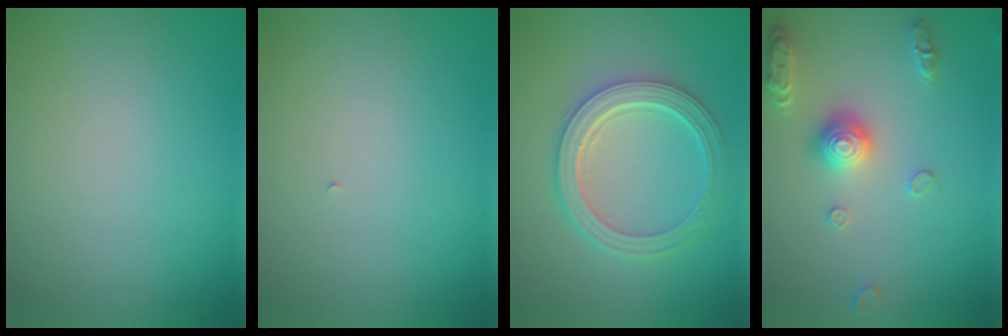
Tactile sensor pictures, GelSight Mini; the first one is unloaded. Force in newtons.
{"total": 0.0}
{"total": 4.9, "press": 3.9, "slide": 3.0}
{"total": 2.9, "press": 2.9, "slide": 0.2}